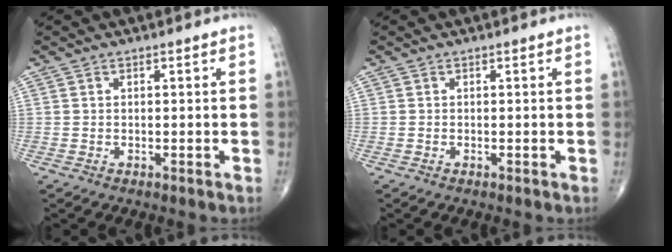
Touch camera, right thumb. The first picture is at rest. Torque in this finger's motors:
{"motor_torque": [-0.09, 0.04, 0.11, 0.00, -0.02]}